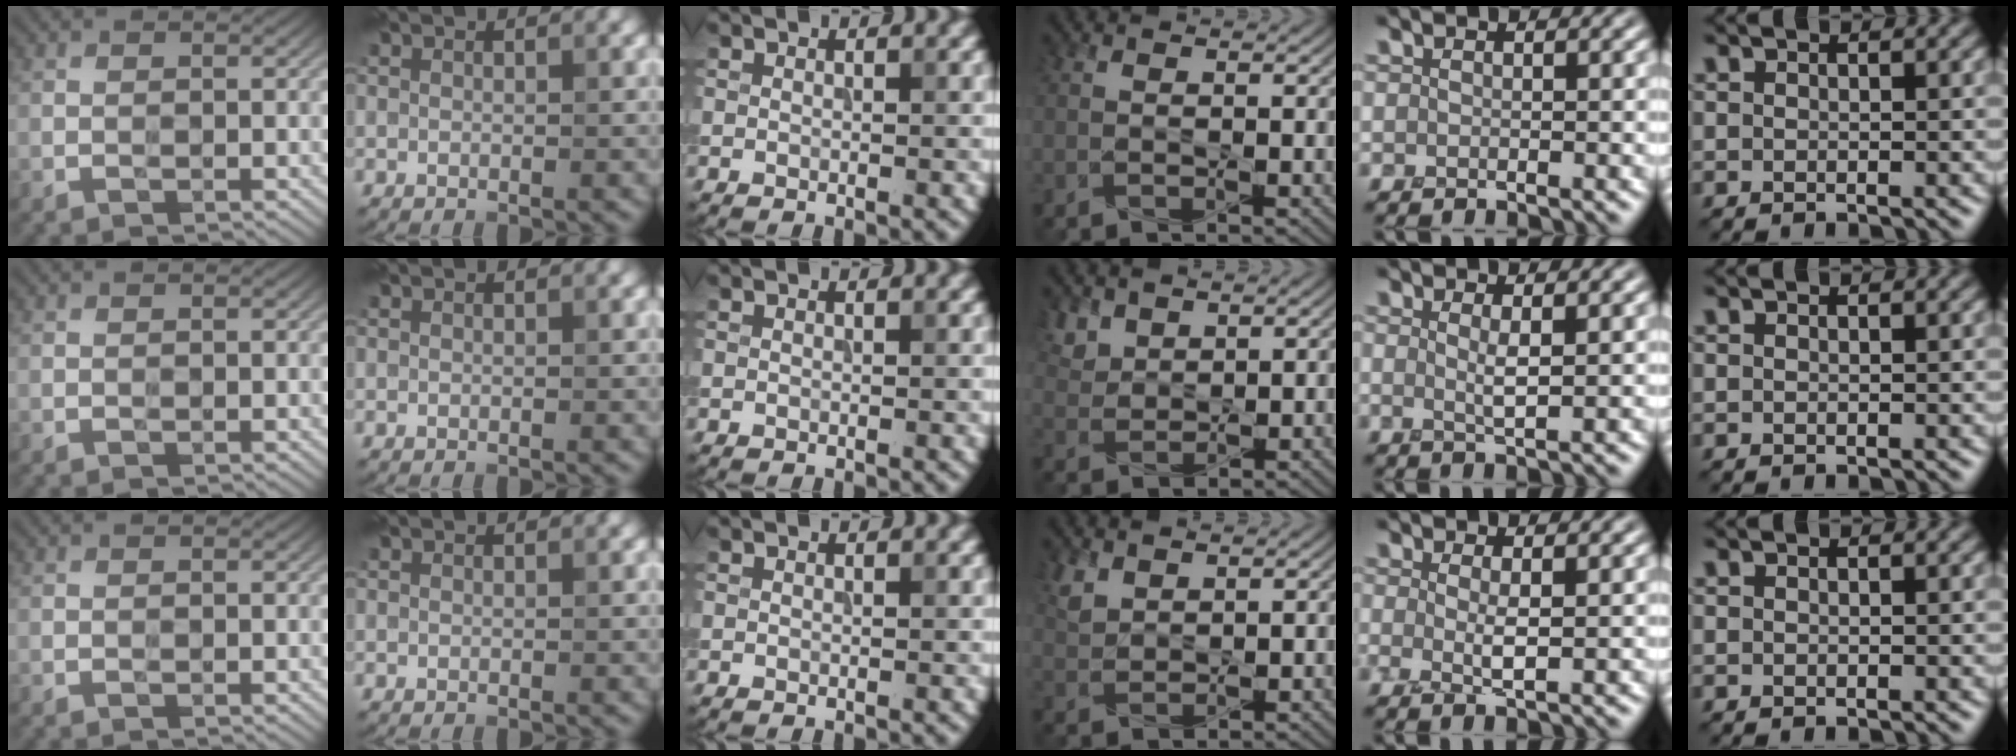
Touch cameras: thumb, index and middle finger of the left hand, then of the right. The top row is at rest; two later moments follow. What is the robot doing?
{"motion": "squeeze", "object": "tweezer"}